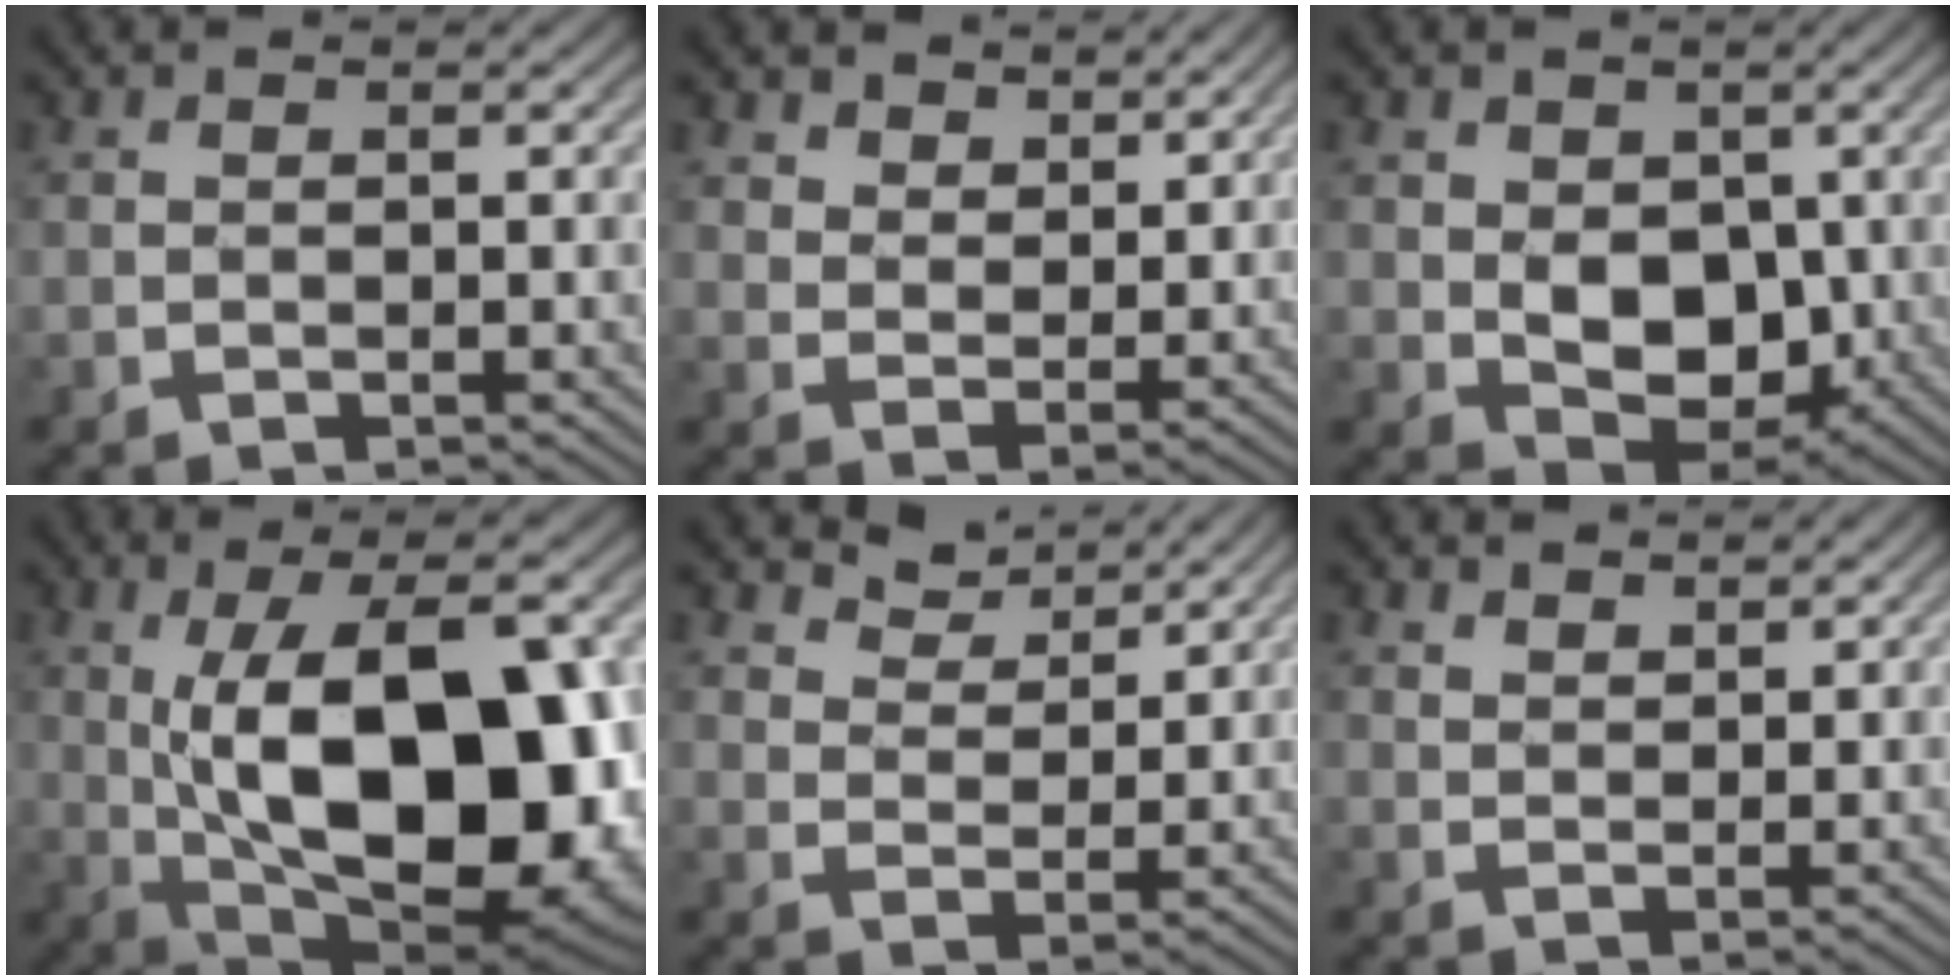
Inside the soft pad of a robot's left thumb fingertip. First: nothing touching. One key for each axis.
{"total": 6.2, "fx": 4.3, "fy": 3.8, "fz": 2.2, "tx": -0.061, "ty": -0.013, "tz": 0.079}
{"total": 8.0, "fx": -0.1, "fy": 5.9, "fz": 5.3, "tx": -0.116, "ty": -0.006, "tz": -0.013}
{"total": 17.4, "fx": -0.9, "fy": 8.9, "fz": 14.9, "tx": -0.231, "ty": -0.004, "tz": -0.011}
{"total": 5.4, "fx": 4.2, "fy": 2.8, "fz": 1.8, "tx": -0.037, "ty": -0.004, "tz": 0.074}
{"total": 3.7, "fx": 2.9, "fy": 1.8, "fz": 1.5, "tx": -0.035, "ty": -0.008, "tz": 0.057}